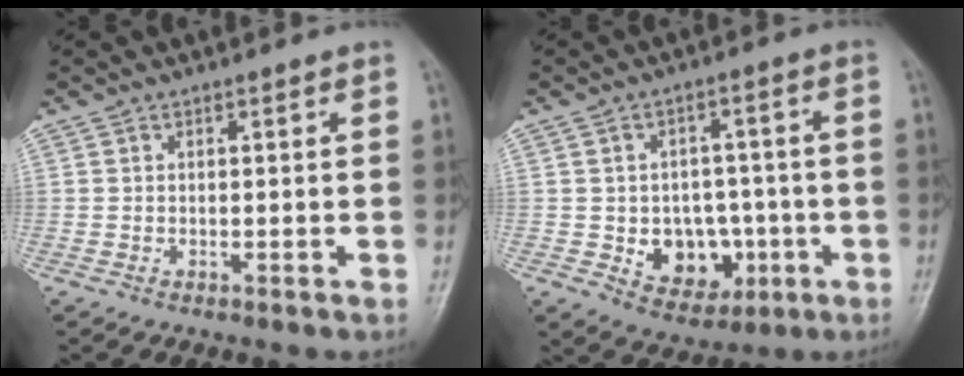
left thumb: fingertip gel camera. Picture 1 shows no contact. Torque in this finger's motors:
{"motor_torque": [-0.01, 0.32, 0.24, 0.10, 0.04]}